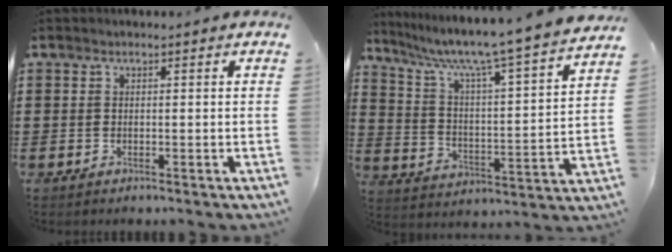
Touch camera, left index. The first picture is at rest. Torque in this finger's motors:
{"motor_torque": [1.57, -0.57, 0.38, 0.21]}